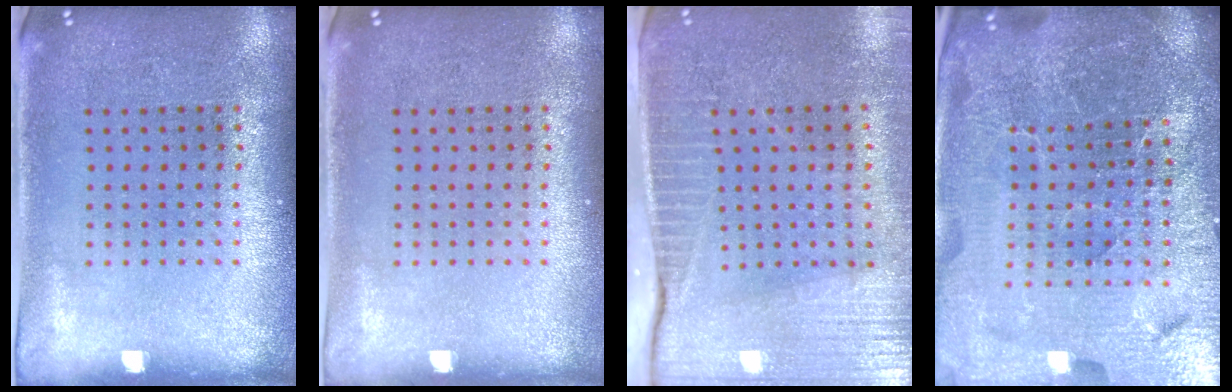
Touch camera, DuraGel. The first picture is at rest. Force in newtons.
{"total": 0.0}
{"total": 3.7, "press": 3.4, "slide": 1.5}
{"total": 6.6, "press": 5.9, "slide": 3.0}